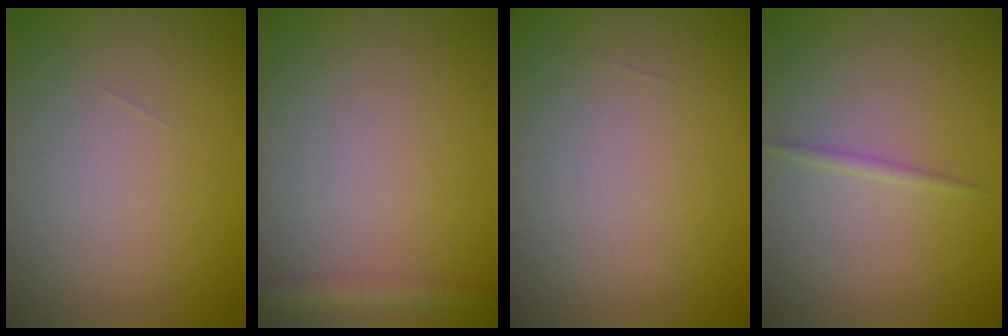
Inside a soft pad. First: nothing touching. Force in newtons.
{"total": 2.1, "press": 2.1, "slide": 0.1}
{"total": 0.0}
{"total": 0.7, "press": 0.7, "slide": 0.0}